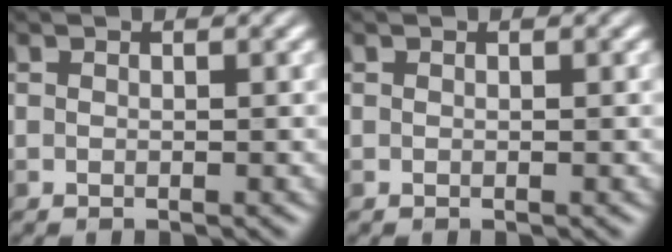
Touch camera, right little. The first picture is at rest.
{"total": 0.0}